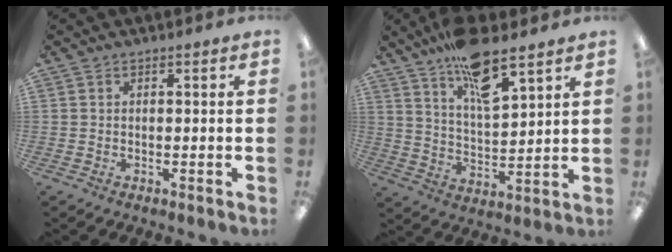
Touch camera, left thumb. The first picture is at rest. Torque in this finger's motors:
{"motor_torque": [1.11, 0.26, 1.54, -1.23, 0.41]}